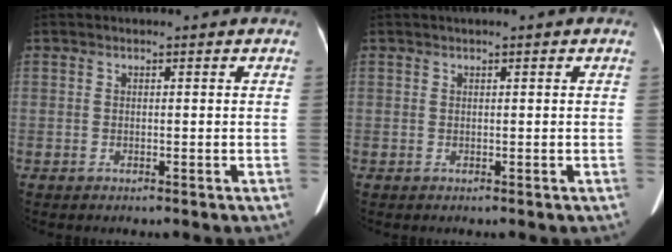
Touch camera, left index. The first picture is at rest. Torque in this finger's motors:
{"motor_torque": [0.28, -0.16, 0.02, 0.00]}